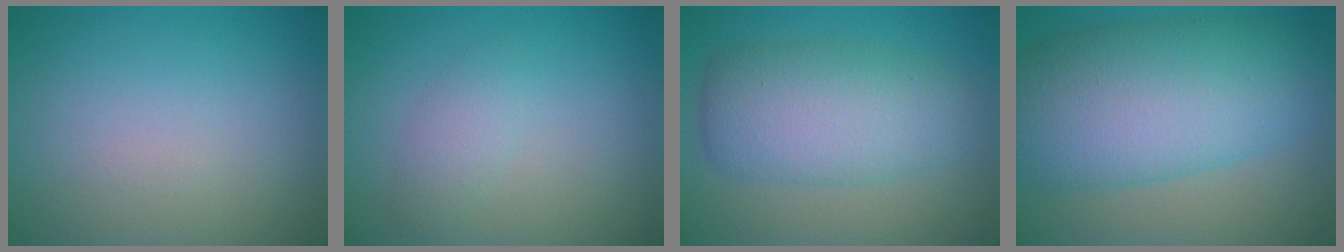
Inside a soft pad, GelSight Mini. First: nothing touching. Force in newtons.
{"total": 1.7, "press": 1.7, "slide": 0.1}
{"total": 7.0, "press": 7.0, "slide": 0.1}
{"total": 11.8, "press": 11.8, "slide": 0.2}